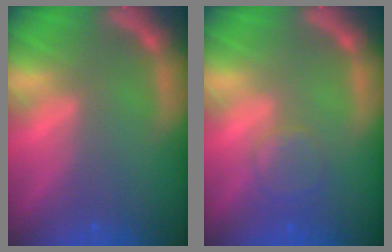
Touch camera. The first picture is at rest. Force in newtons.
{"total": 2.9}